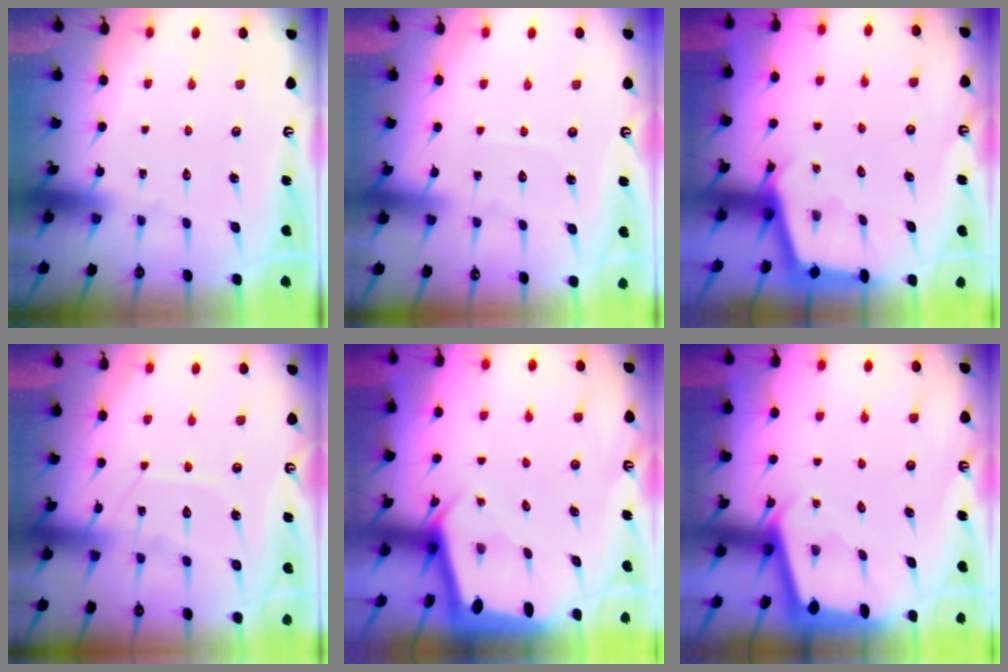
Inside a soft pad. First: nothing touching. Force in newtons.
{"total": 2.9, "press": 2.9, "slide": 0.4}
{"total": 2.9, "press": 2.9, "slide": 0.3}
{"total": 9.9, "press": 9.8, "slide": 0.9}
{"total": 2.4, "press": 2.4, "slide": 0.1}
{"total": 2.1, "press": 2.1, "slide": 0.1}